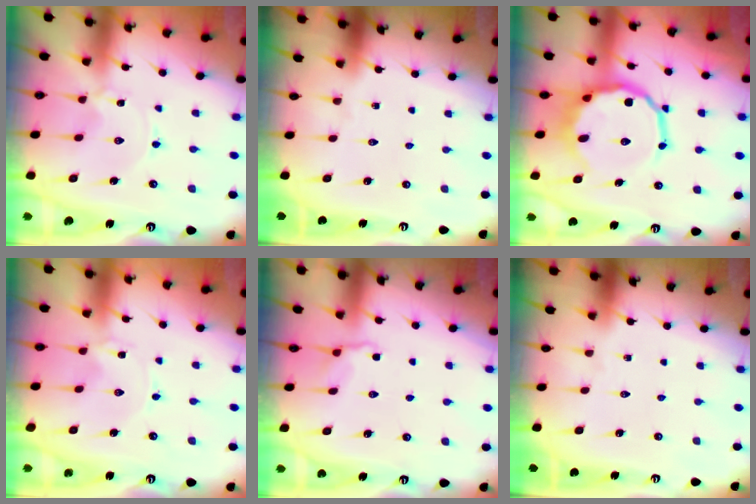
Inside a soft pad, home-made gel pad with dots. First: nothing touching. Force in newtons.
{"total": 0.0}
{"total": 12.4, "press": 11.9, "slide": 3.5}
{"total": 0.0}
{"total": 2.7, "press": 2.1, "slide": 1.7}
{"total": 0.0}